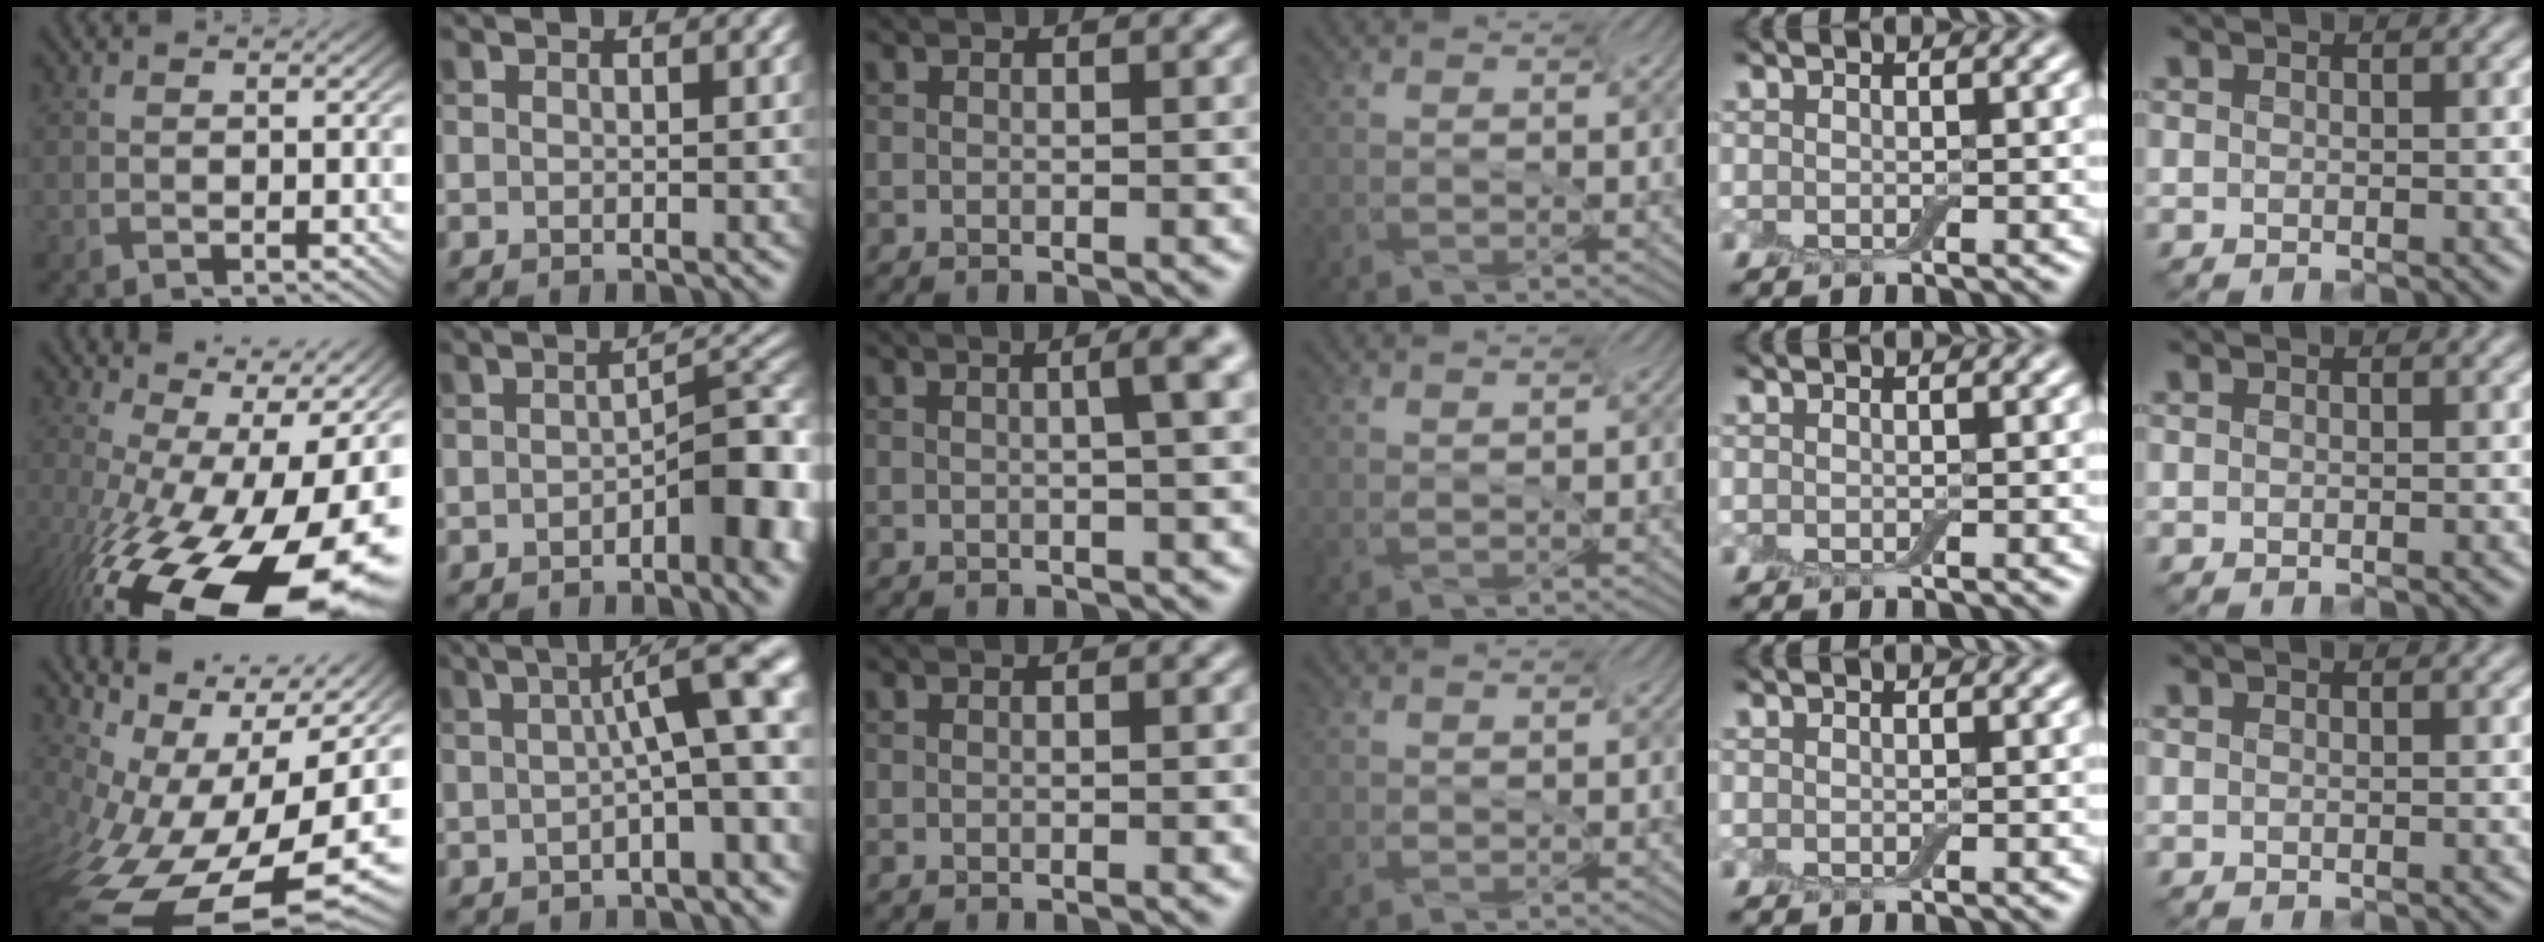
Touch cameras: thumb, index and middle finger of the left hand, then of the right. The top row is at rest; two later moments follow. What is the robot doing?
{"motion": "screw", "object": "jar lid"}